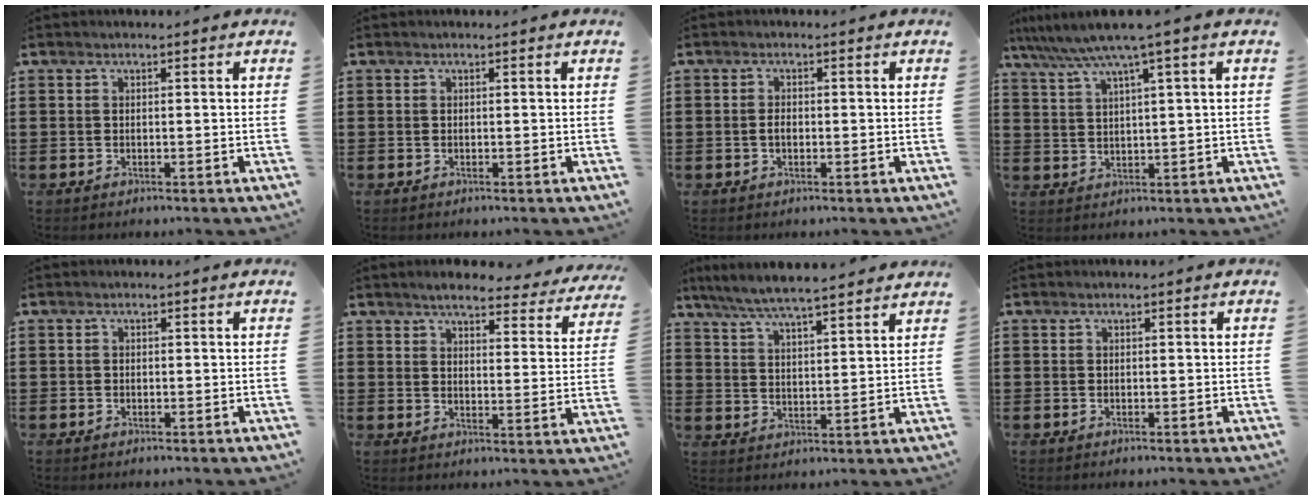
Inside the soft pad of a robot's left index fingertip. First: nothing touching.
{"total": 0.0}
{"total": 1.6, "force": [-0.4, 0.7, 1.3], "torque": [-0.034, -0.001, -0.011]}
{"total": 5.3, "force": [3.0, -0.3, 4.3], "torque": [-0.095, -0.016, 0.046]}
{"total": 0.5, "force": [-0.4, 0.3, 0.2], "torque": [-0.004, 0.001, -0.008]}
{"total": 5.2, "force": [4.7, 0.6, 2.2], "torque": [-0.053, -0.025, 0.079]}
{"total": 5.9, "force": [5.4, 0.0, 2.4], "torque": [-0.067, -0.024, 0.095]}
{"total": 0.0}